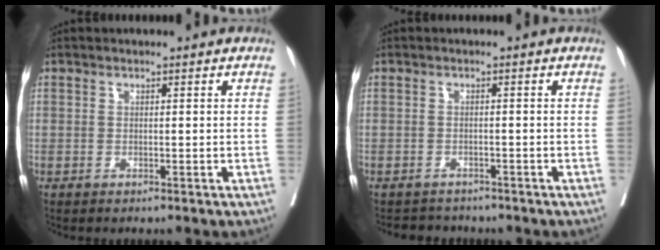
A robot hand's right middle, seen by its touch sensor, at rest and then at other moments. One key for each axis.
{"total": 3.4, "fx": -3.2, "fy": 1.3, "fz": -0.2, "tx": 0.001, "ty": -0.004, "tz": -0.049}